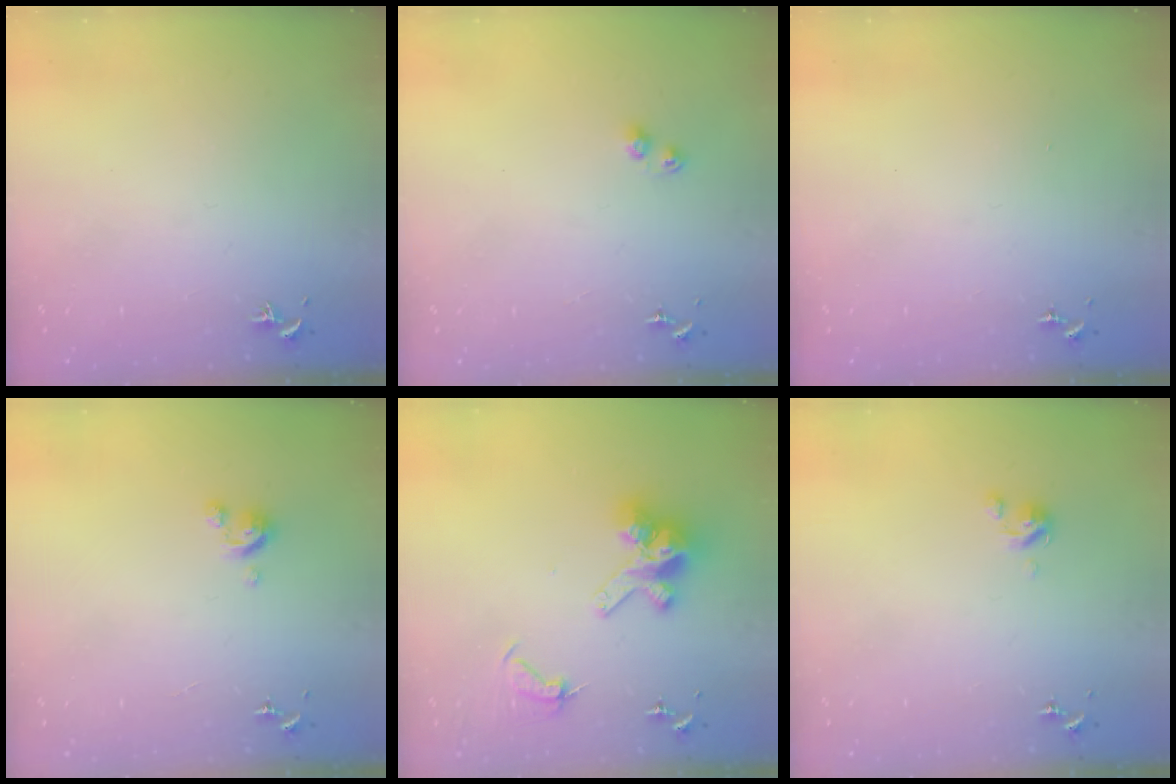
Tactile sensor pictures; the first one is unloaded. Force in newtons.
{"total": 3.8, "press": 3.8, "slide": 0.4}
{"total": 0.0}
{"total": 3.0, "press": 3.0, "slide": 0.3}
{"total": 13.6, "press": 13.5, "slide": 1.5}
{"total": 3.8, "press": 3.8, "slide": 0.3}